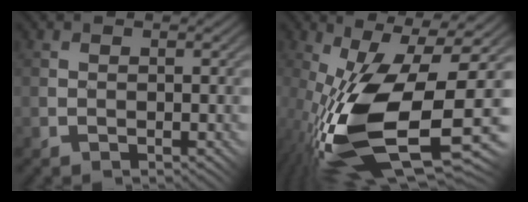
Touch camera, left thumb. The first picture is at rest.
{"total": 16.2, "force": [-4.7, 5.0, 14.6], "torque": [-0.312, -0.013, -0.084]}